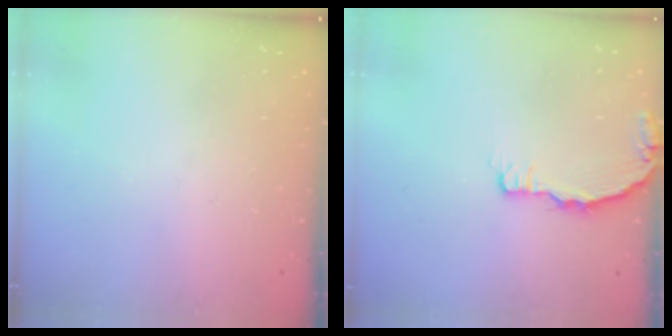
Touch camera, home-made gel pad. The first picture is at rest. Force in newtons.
{"total": 3.2, "press": 3.2, "slide": 0.3}